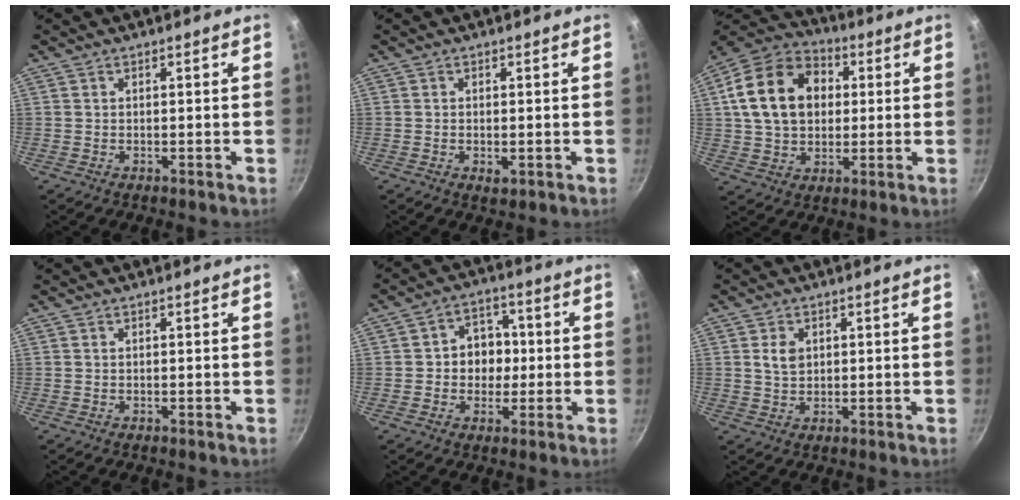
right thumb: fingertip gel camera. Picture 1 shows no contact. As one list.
[{"total": 1.7, "force": [-0.3, 0.9, 1.4], "torque": [-0.024, -0.004, -0.003]}, {"total": 18.8, "force": [3.5, 14.0, 12.1], "torque": [-0.190, 0.023, 0.054]}, {"total": 0.0}, {"total": 8.0, "force": [-0.1, 6.9, 4.2], "torque": [-0.014, 0.013, -0.009]}, {"total": 3.5, "force": [0.9, 2.5, 2.2], "torque": [-0.031, -0.004, 0.019]}]